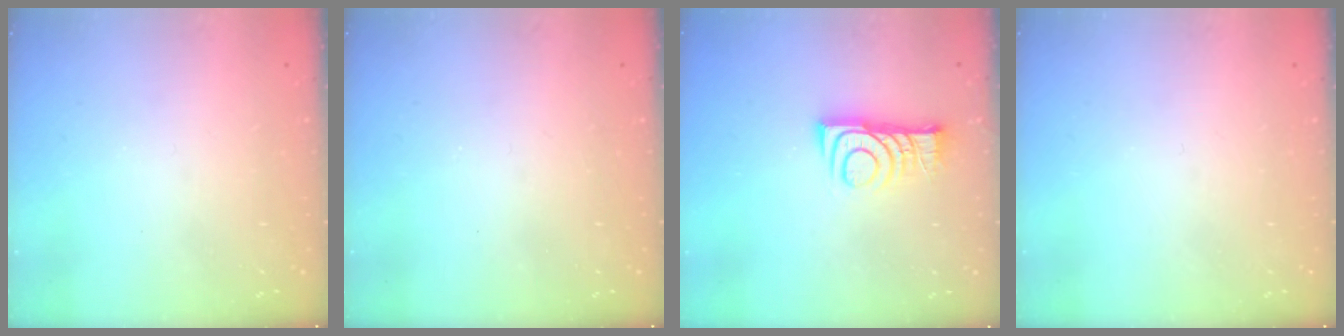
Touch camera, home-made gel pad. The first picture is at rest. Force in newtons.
{"total": 2.5, "press": 2.4, "slide": 0.4}
{"total": 8.7, "press": 8.7, "slide": 0.8}
{"total": 0.0}